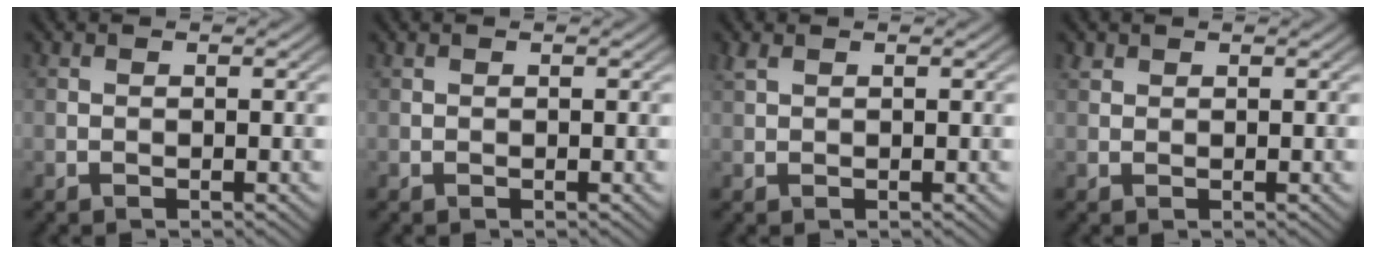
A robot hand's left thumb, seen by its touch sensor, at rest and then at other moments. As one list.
[{"total": 0.0}, {"total": 1.3, "force": [1.0, 0.5, 0.7], "torque": [-0.023, 0.006, 0.024]}, {"total": 0.9, "force": [0.8, 0.5, 0.2], "torque": [-0.005, 0.001, 0.018]}]